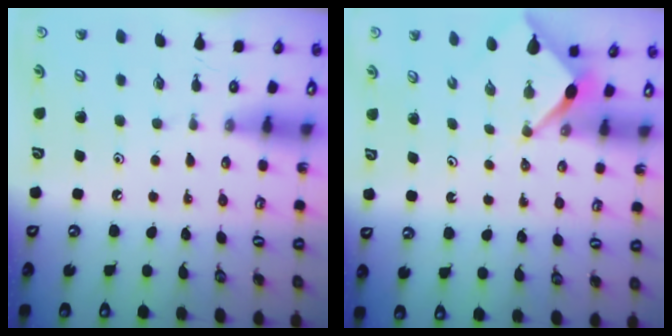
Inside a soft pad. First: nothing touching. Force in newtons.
{"total": 3.4, "press": 3.4, "slide": 0.3}